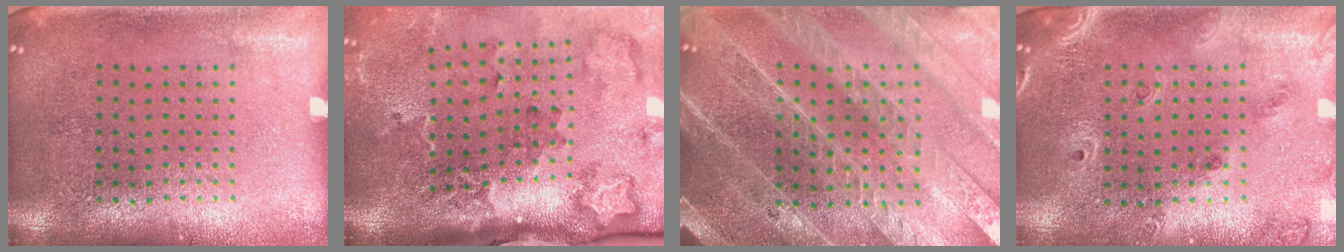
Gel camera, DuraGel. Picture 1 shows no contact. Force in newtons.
{"total": 2.5, "press": 2.0, "slide": 1.6}
{"total": 4.4, "press": 3.9, "slide": 2.0}
{"total": 1.5, "press": 1.4, "slide": 0.5}